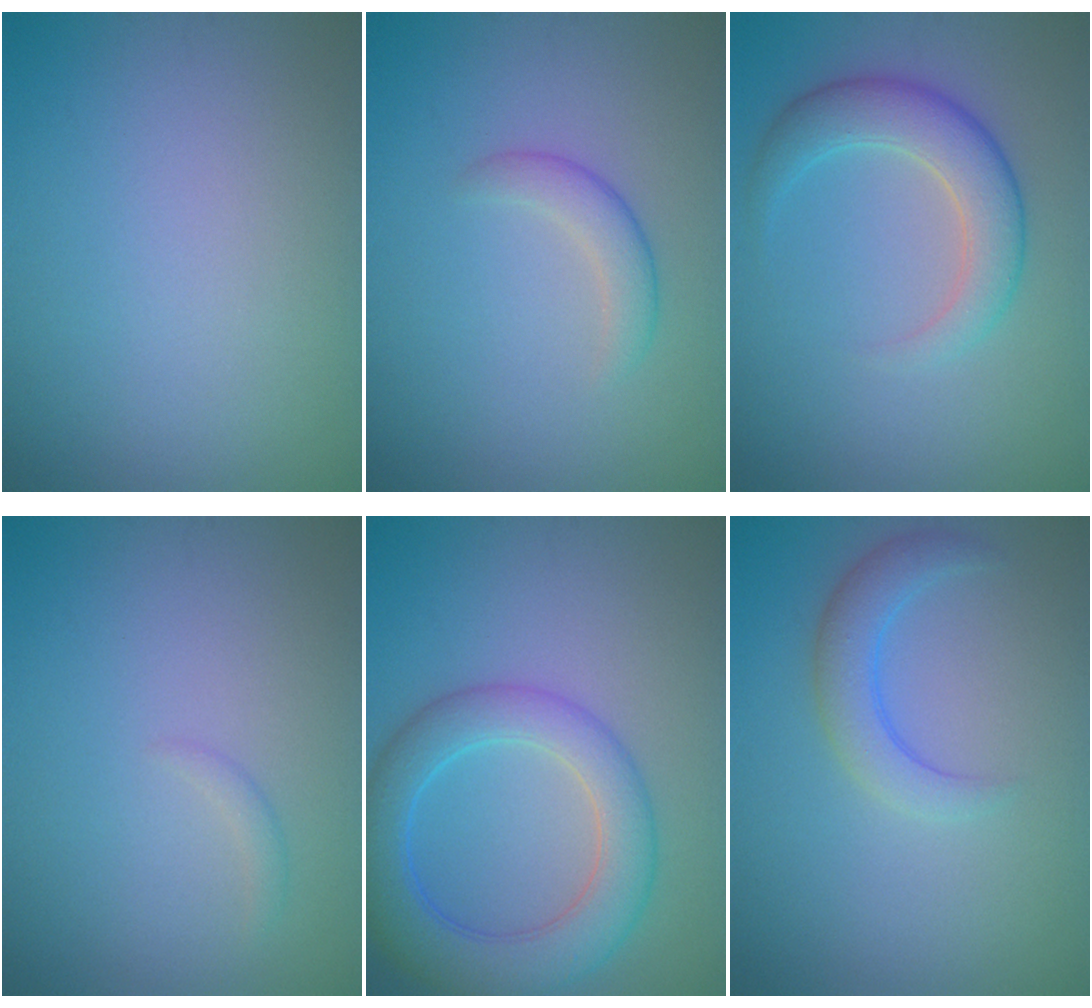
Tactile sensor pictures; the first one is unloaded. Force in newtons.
{"total": 2.1, "press": 2.1, "slide": 0.1}
{"total": 4.5, "press": 4.5, "slide": 0.2}
{"total": 0.7, "press": 0.7, "slide": 0.1}
{"total": 6.2, "press": 6.2, "slide": 0.2}
{"total": 2.9, "press": 2.9, "slide": 0.2}